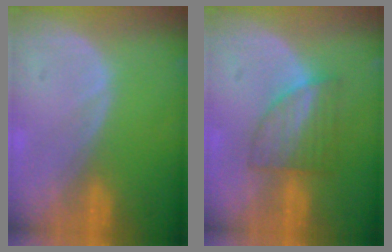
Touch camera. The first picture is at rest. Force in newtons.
{"total": 5.8, "press": 5.7, "slide": 0.8}